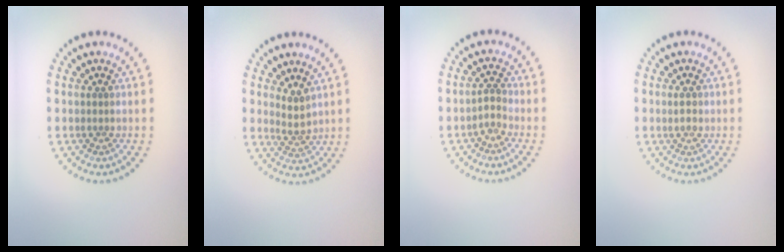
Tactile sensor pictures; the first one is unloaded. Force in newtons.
{"total": 2.0, "press": 1.4, "slide": 1.4}
{"total": 1.4, "press": 1.0, "slide": 1.0}
{"total": 1.0, "press": 1.0, "slide": 0.3}